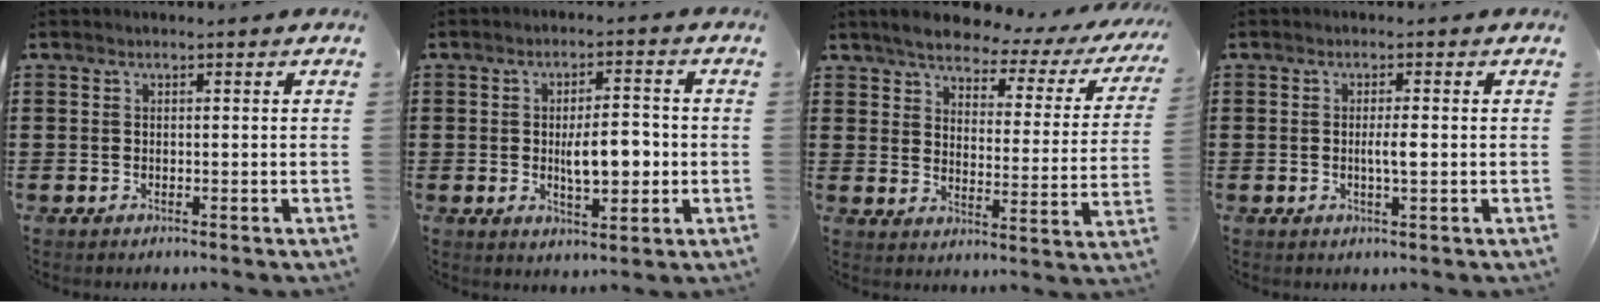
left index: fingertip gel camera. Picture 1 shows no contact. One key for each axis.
{"total": 6.8, "fx": -0.6, "fy": 2.7, "fz": 6.2, "tx": -0.087, "ty": -0.002, "tz": -0.017}
{"total": 4.7, "fx": 4.2, "fy": 1.1, "fz": 1.7, "tx": -0.058, "ty": -0.024, "tz": 0.066}
{"total": 2.5, "fx": -0.1, "fy": 0.3, "fz": 2.4, "tx": -0.046, "ty": -0.003, "tz": -0.002}